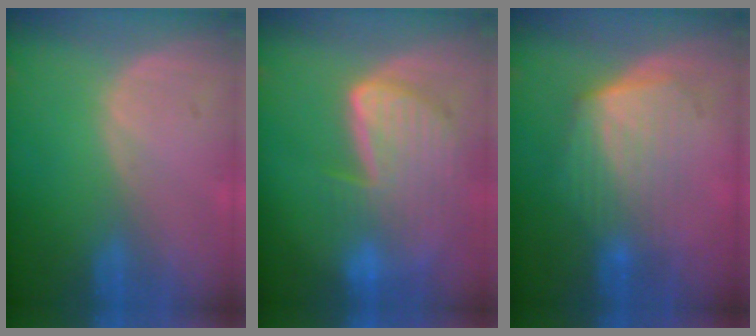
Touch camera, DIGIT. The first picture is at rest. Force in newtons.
{"total": 9.2, "press": 8.1, "slide": 4.3}
{"total": 6.9, "press": 6.3, "slide": 2.8}